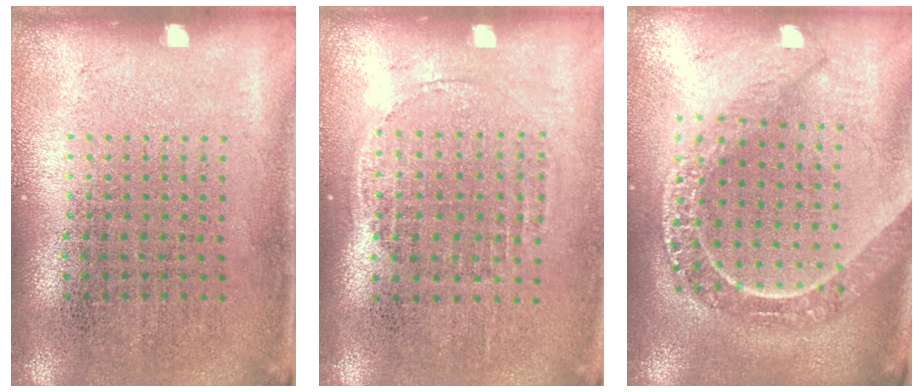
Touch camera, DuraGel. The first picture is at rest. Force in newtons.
{"total": 1.3, "press": 1.1, "slide": 0.6}
{"total": 2.3, "press": 2.0, "slide": 1.2}